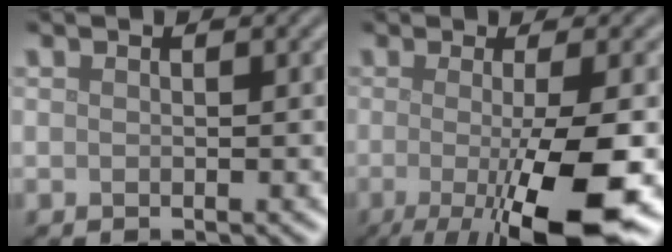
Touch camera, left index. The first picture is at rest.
{"total": 11.2, "force": [-2.7, 2.7, 10.5], "torque": [-0.140, -0.024, -0.046]}